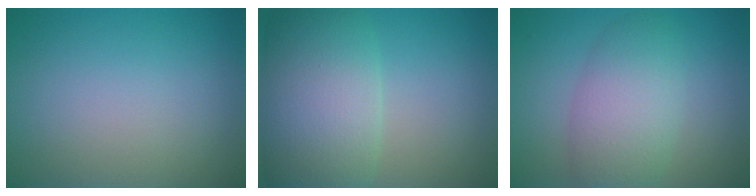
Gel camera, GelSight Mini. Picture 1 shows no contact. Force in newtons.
{"total": 8.0, "press": 8.0, "slide": 0.7}
{"total": 5.3, "press": 5.3, "slide": 0.2}